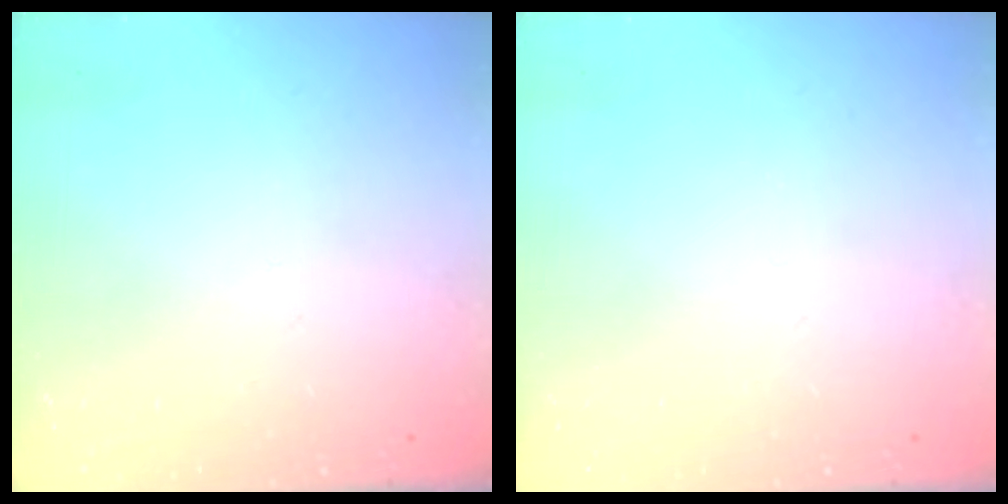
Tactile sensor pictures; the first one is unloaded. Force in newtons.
{"total": 0.0}